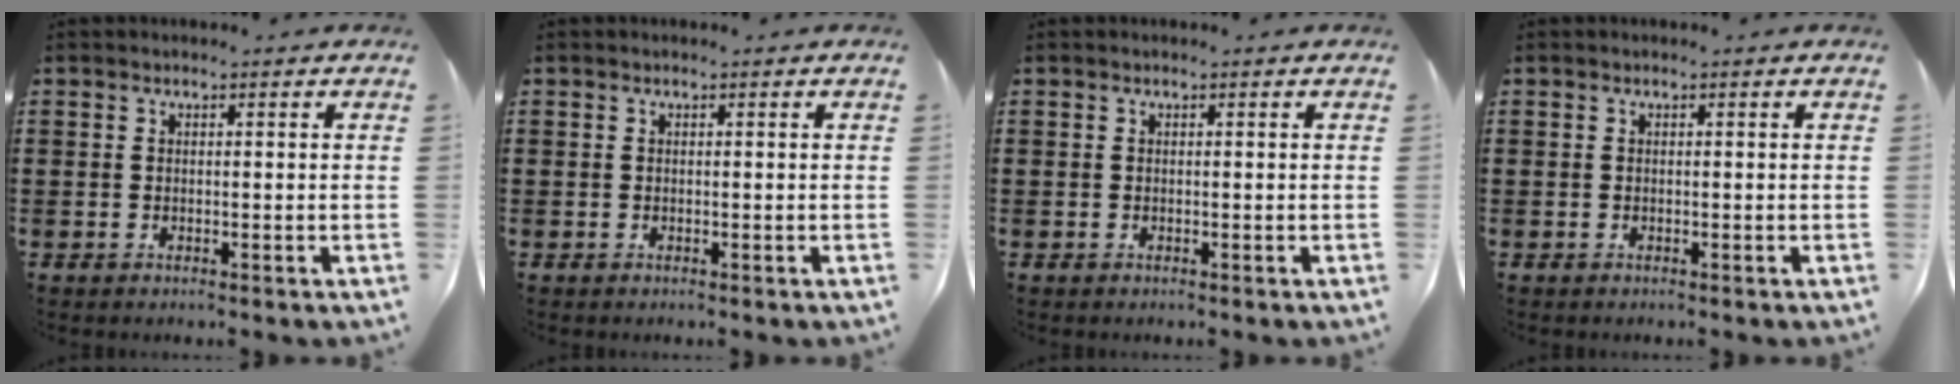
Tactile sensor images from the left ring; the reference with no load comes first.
{"total": 0.0}
{"total": 0.0}
{"total": 0.0}